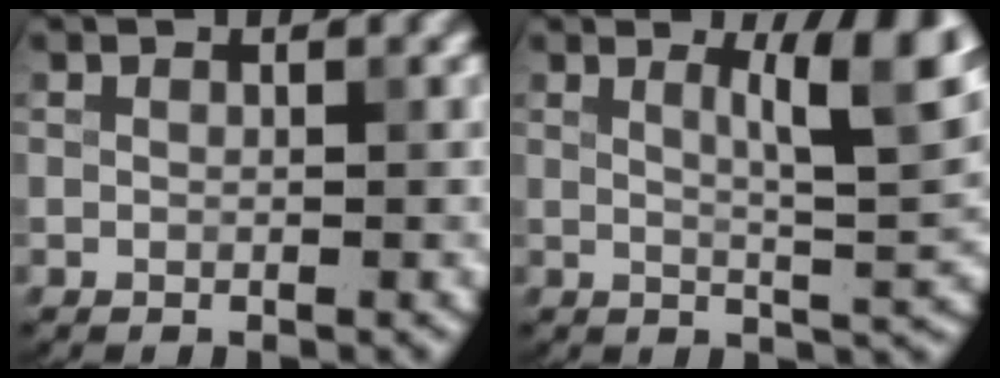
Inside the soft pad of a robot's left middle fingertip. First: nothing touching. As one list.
[{"total": 6.8, "force": [2.6, 1.5, 6.0], "torque": [-0.072, -0.001, 0.040]}]